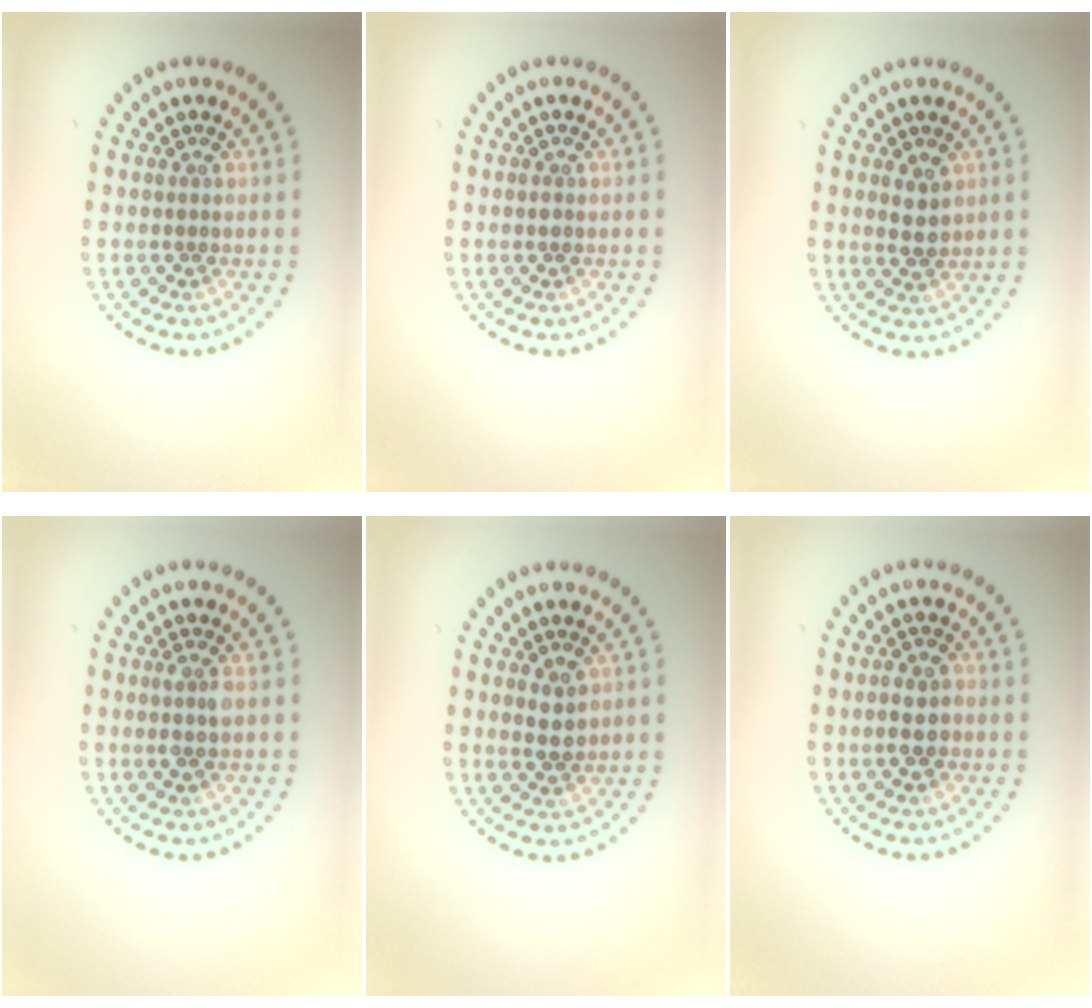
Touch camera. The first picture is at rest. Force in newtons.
{"total": 0.6, "press": 0.6, "slide": 0.0}
{"total": 2.2, "press": 2.1, "slide": 0.5}
{"total": 1.5, "press": 1.3, "slide": 0.7}
{"total": 2.2, "press": 2.1, "slide": 0.5}
{"total": 2.4, "press": 2.4, "slide": 0.3}